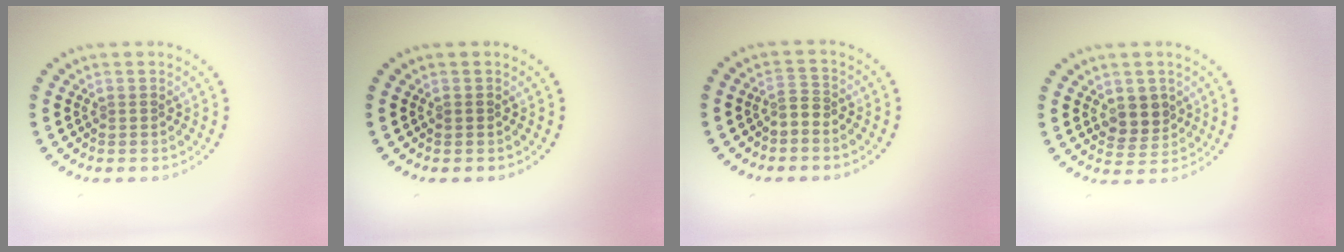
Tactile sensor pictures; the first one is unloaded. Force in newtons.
{"total": 0.7, "press": 0.7, "slide": 0.2}
{"total": 1.6, "press": 1.2, "slide": 1.1}
{"total": 2.6, "press": 2.4, "slide": 1.1}